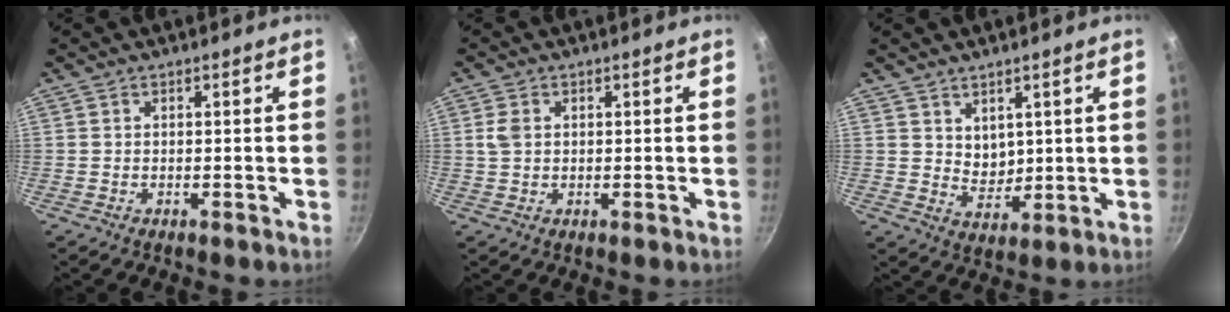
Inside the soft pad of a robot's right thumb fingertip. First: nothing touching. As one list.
[{"total": 2.7, "force": [0.5, 2.0, 1.7], "torque": [-0.028, 0.003, 0.010]}, {"total": 4.5, "force": [2.3, 3.2, 2.1], "torque": [-0.015, -0.019, 0.049]}]